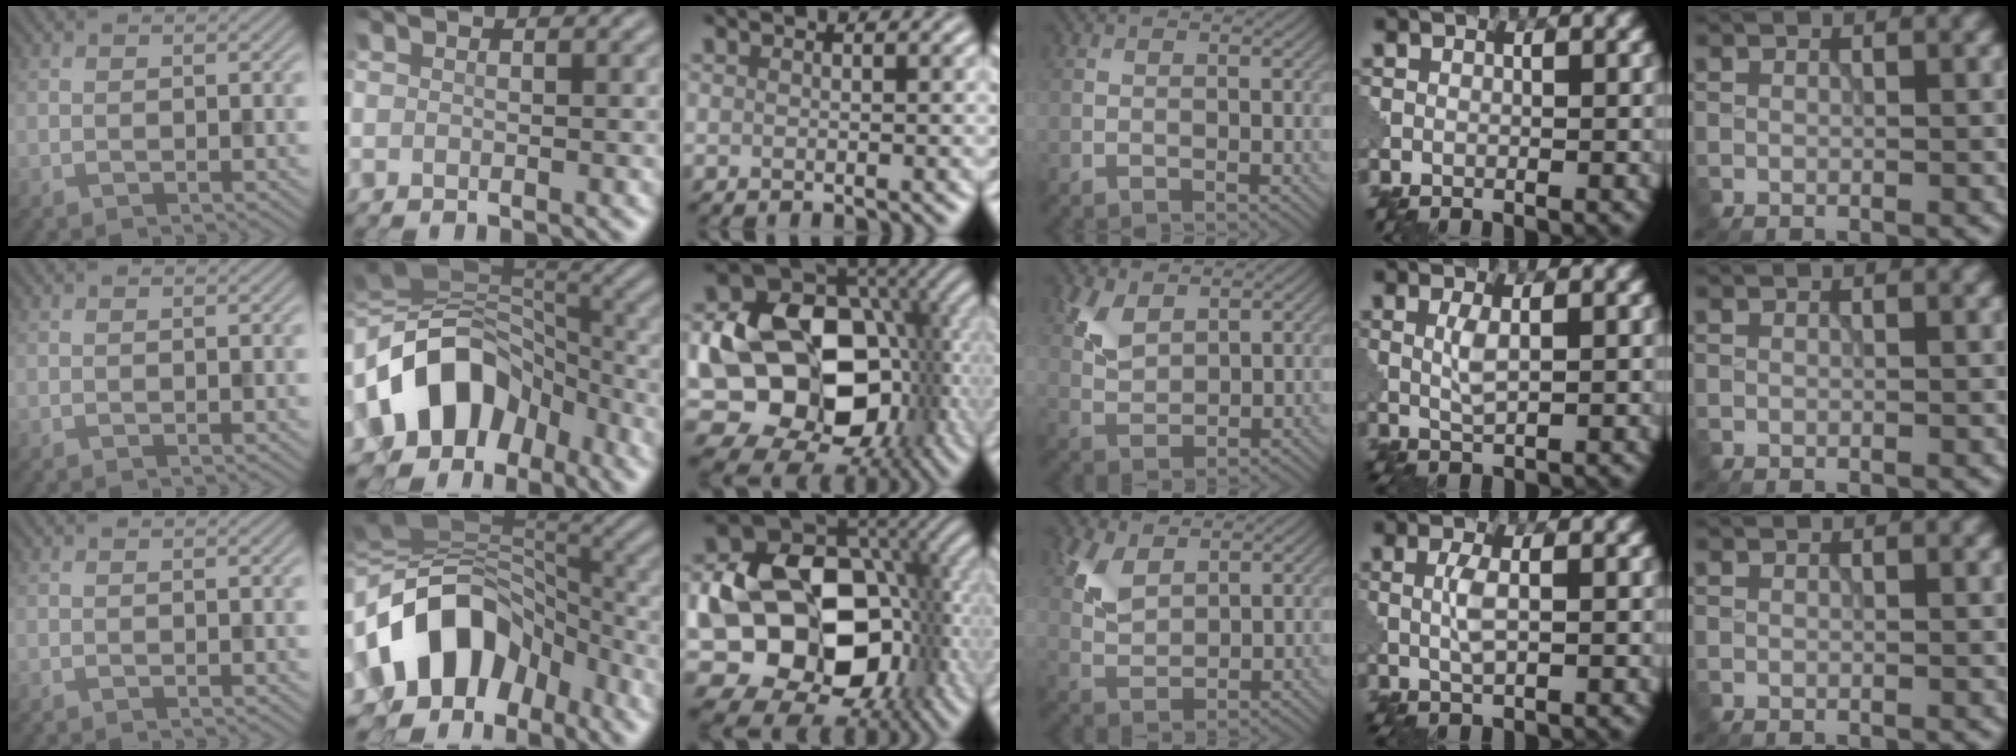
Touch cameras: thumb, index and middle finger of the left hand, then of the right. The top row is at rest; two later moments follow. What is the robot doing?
{"motion": "assemble", "object": "puzzle pieces"}